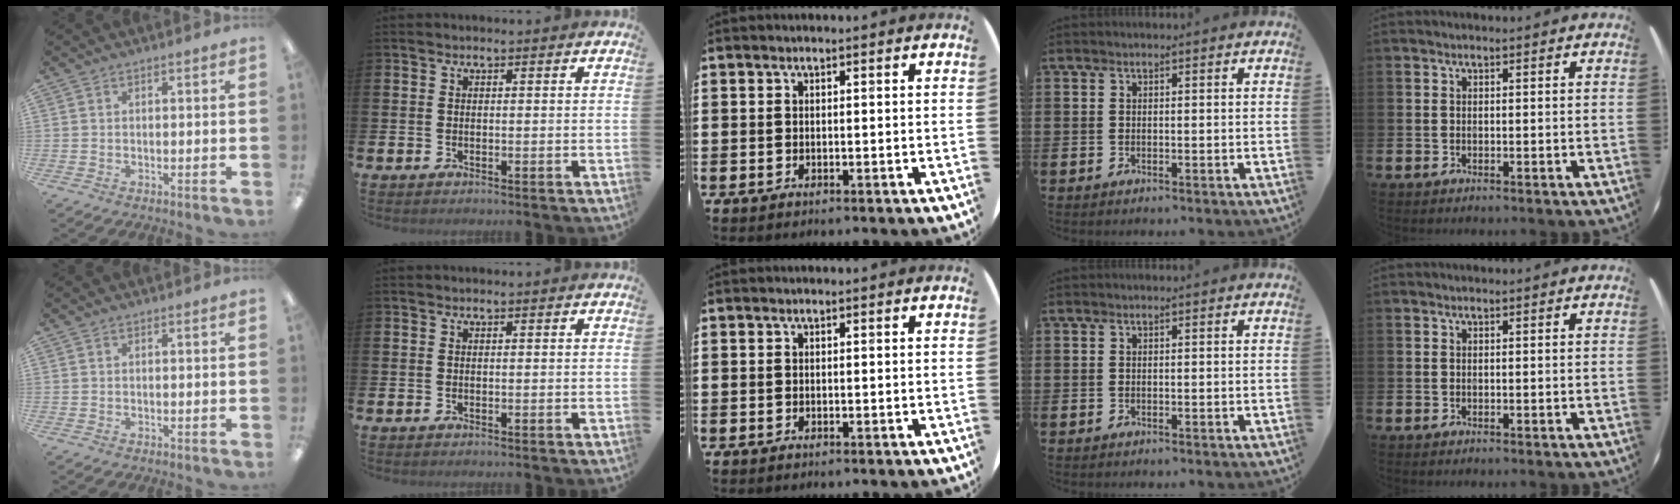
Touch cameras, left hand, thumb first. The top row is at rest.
{}